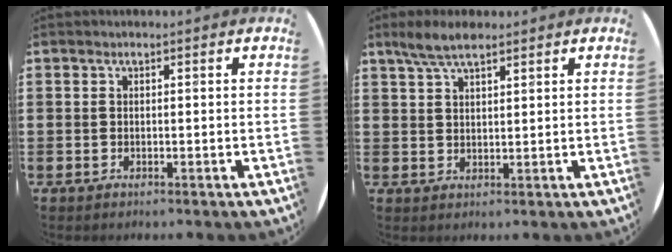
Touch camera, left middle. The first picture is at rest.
{"total": 4.5, "force": [3.6, 1.2, 2.5], "torque": [-0.055, 0.001, 0.065]}